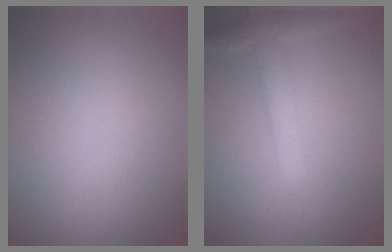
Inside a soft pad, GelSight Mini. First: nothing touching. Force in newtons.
{"total": 3.7, "press": 3.7, "slide": 0.2}